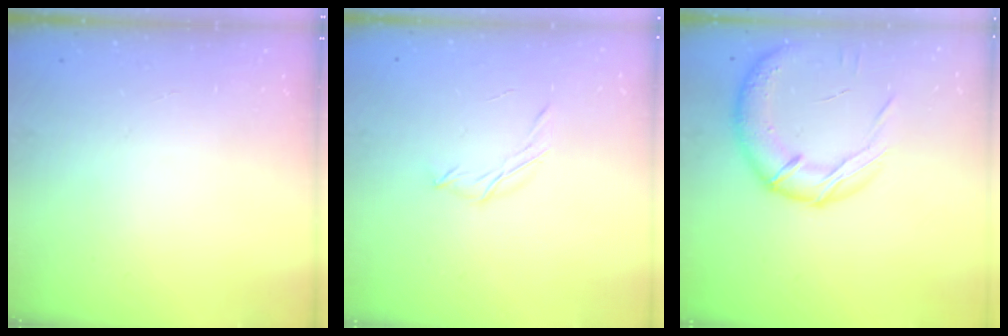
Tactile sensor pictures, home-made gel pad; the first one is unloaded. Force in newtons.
{"total": 4.7, "press": 4.6, "slide": 1.0}
{"total": 17.2, "press": 16.9, "slide": 3.1}